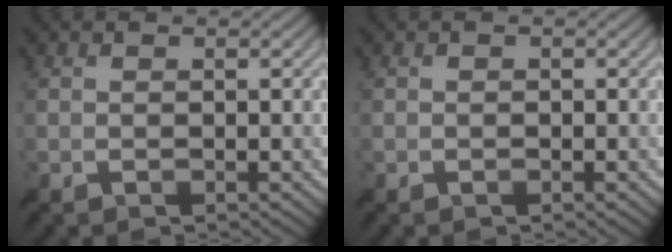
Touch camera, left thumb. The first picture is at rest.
{"total": 0.0}